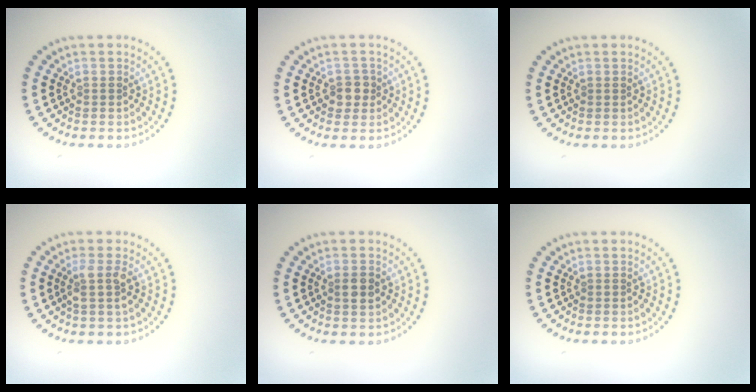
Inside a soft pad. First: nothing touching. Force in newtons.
{"total": 1.6, "press": 1.5, "slide": 0.6}
{"total": 0.0}
{"total": 1.8, "press": 1.5, "slide": 1.0}
{"total": 1.6, "press": 1.6, "slide": 0.3}
{"total": 0.0}